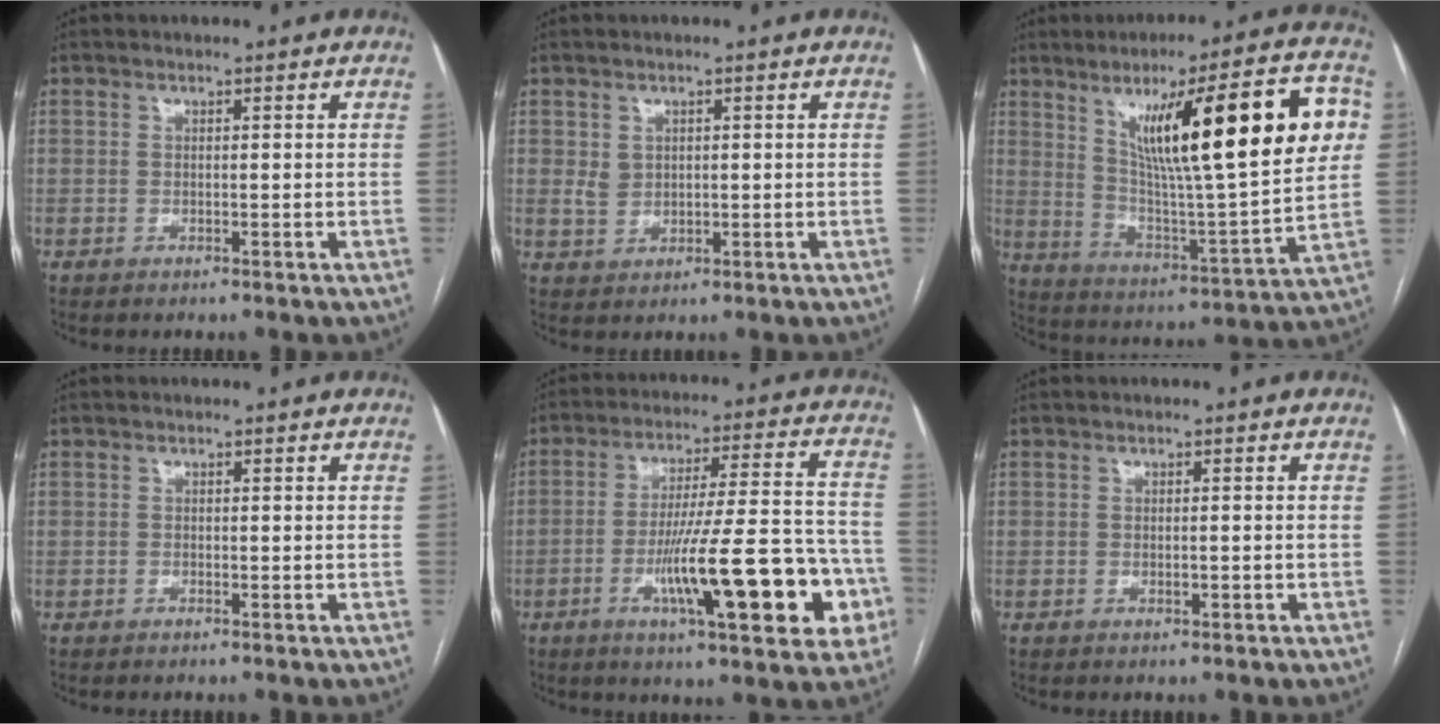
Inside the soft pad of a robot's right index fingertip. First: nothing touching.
{"total": 2.4, "force": [0.6, 2.0, 1.2], "torque": [-0.026, 0.002, 0.018]}
{"total": 25.1, "force": [8.0, 3.0, 23.6], "torque": [-0.349, 0.016, 0.119]}
{"total": 0.0}
{"total": 19.6, "force": [-6.9, 2.8, 18.2], "torque": [-0.235, 0.016, -0.092]}
{"total": 0.8, "force": [-0.2, 0.3, 0.7], "torque": [-0.015, -0.001, -0.002]}